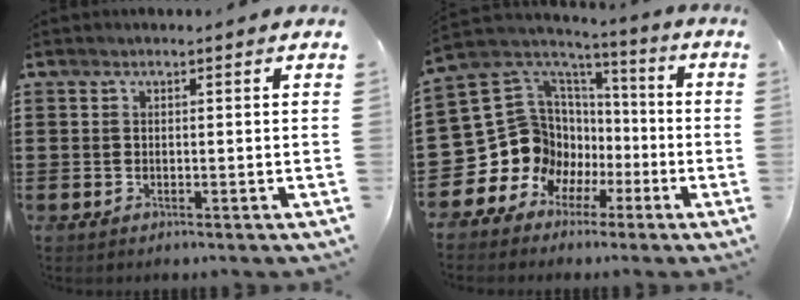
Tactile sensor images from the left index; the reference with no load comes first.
{"total": 12.9, "force": [-2.2, 12.3, 3.5], "torque": [-0.128, -0.036, -0.015]}